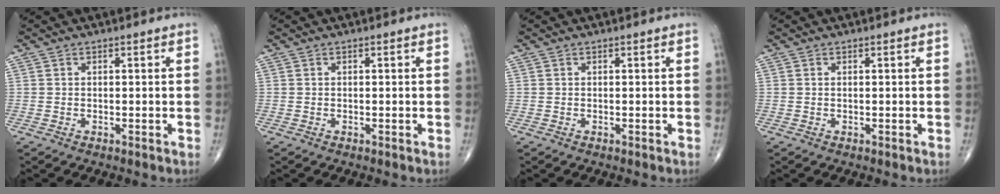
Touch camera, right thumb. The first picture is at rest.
{"total": 0.0}
{"total": 0.0}
{"total": 0.0}